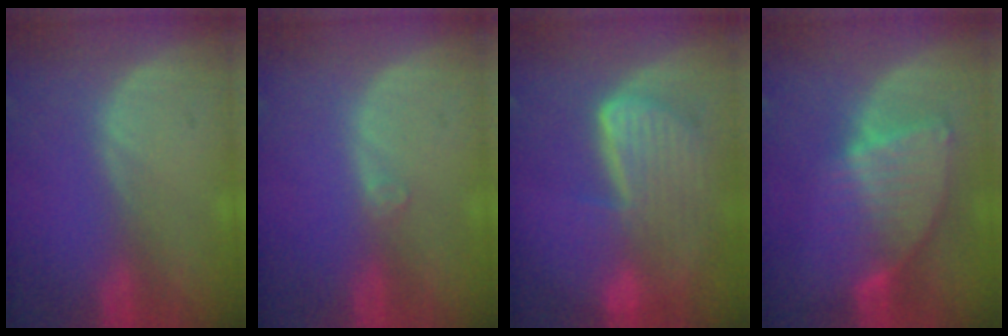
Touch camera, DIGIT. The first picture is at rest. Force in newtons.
{"total": 0.9, "press": 0.8, "slide": 0.2}
{"total": 9.2, "press": 8.0, "slide": 4.5}
{"total": 8.0, "press": 7.1, "slide": 3.6}